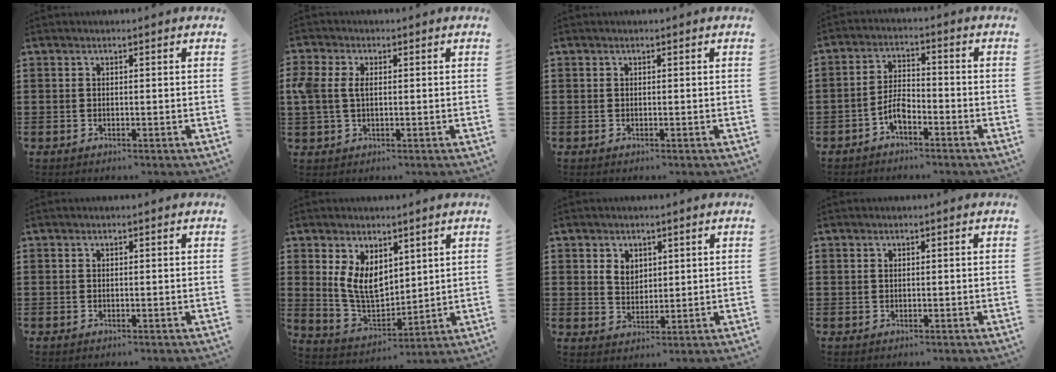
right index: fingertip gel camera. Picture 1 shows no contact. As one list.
[{"total": 3.7, "force": [0.5, 2.4, 2.7], "torque": [-0.074, 0.005, 0.003]}, {"total": 0.0}, {"total": 4.4, "force": [-2.7, 2.0, 2.9], "torque": [-0.073, 0.003, -0.057]}, {"total": 0.0}, {"total": 7.4, "force": [3.4, 4.8, 4.5], "torque": [-0.116, -0.008, 0.064]}, {"total": 3.1, "force": [1.7, 2.3, 1.0], "torque": [-0.028, 0.009, 0.031]}, {"total": 0.5, "force": [0.3, 0.4, 0.1], "torque": [-0.004, 0.002, 0.007]}]